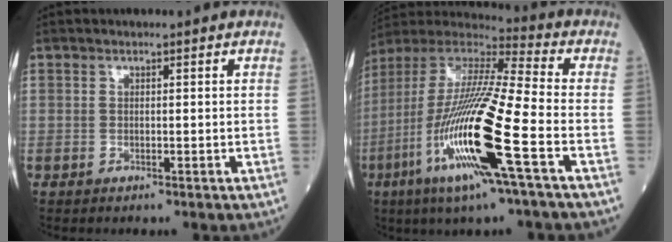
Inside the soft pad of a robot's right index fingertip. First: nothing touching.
{"total": 21.1, "force": [-7.0, 0.7, 19.8], "torque": [-0.429, -0.035, -0.144]}